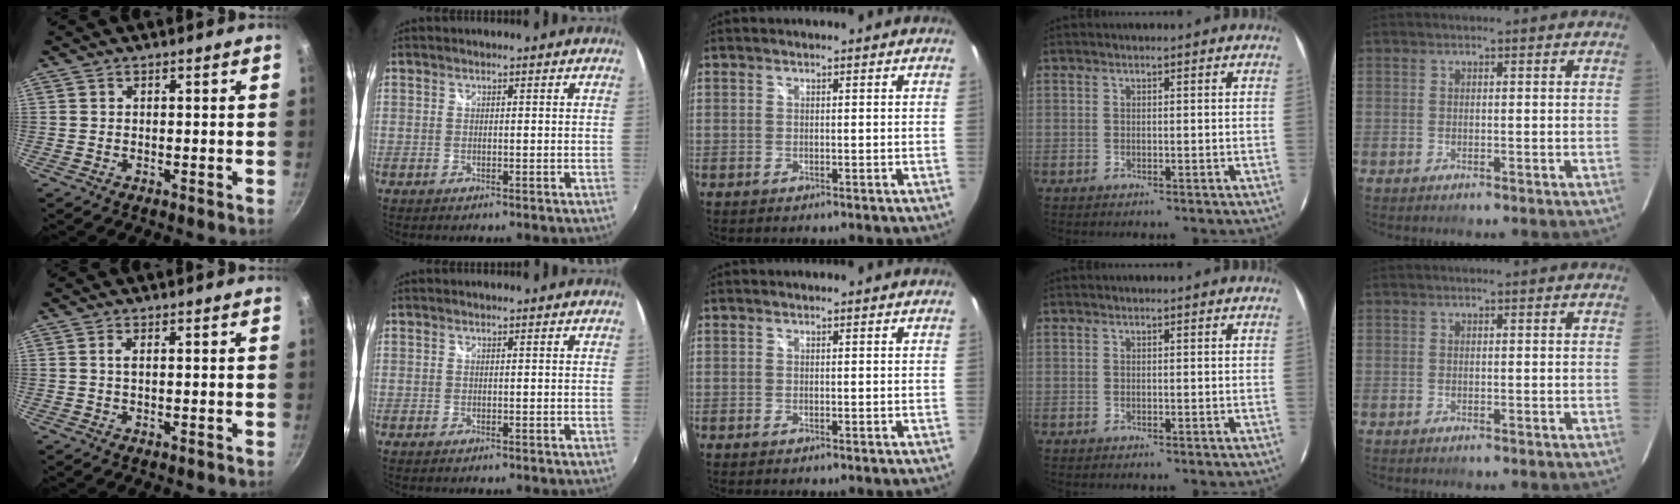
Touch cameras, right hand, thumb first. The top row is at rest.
{"thumb": {"total": 1.2, "force": [0.1, 0.2, 1.2], "torque": [-0.027, 0.002, -0.001]}}